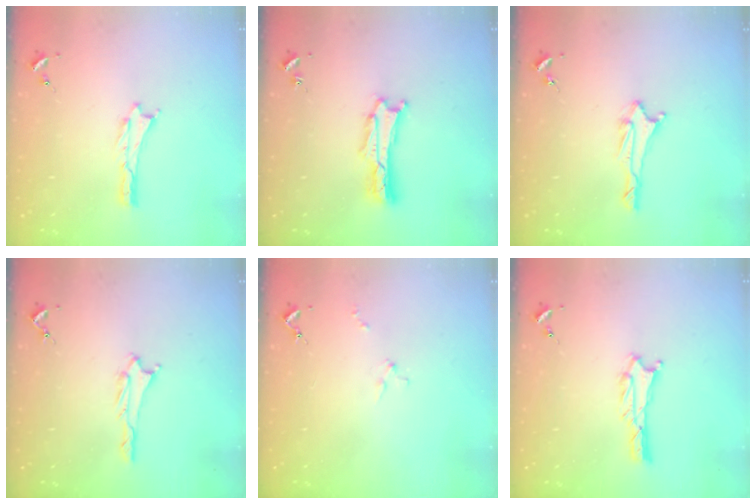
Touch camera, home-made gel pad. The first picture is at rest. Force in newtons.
{"total": 1.4, "press": 1.3, "slide": 0.2}
{"total": 1.7, "press": 1.6, "slide": 0.6}
{"total": 1.1, "press": 1.0, "slide": 0.1}
{"total": 1.3, "press": 1.2, "slide": 0.1}
{"total": 2.0, "press": 2.0, "slide": 0.3}